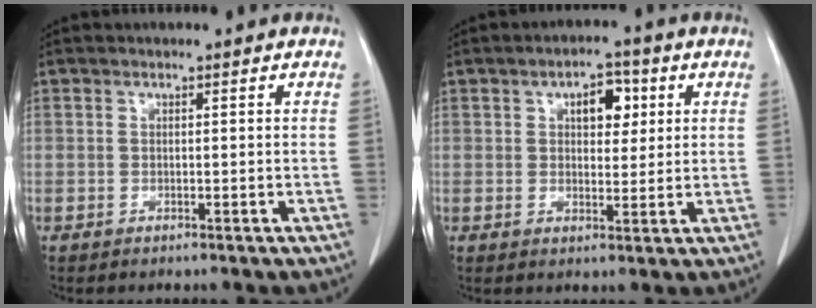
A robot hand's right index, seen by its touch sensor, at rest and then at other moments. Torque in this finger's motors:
{"motor_torque": [0.24, 0.23, 0.06, 0.04]}